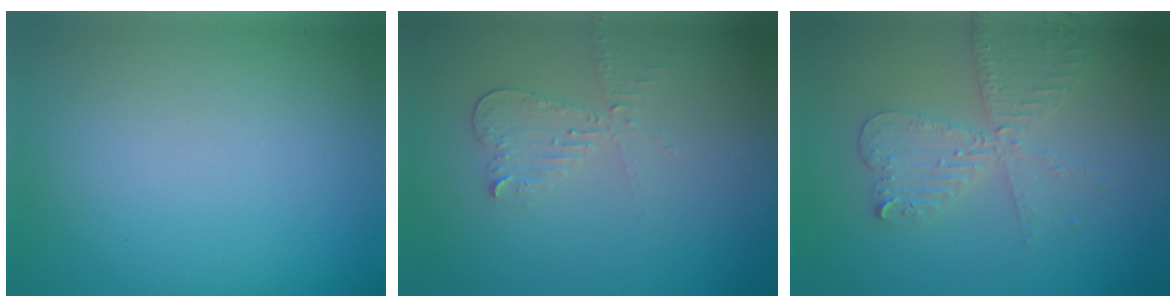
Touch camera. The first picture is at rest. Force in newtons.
{"total": 2.1, "press": 2.1, "slide": 0.2}
{"total": 4.1, "press": 3.6, "slide": 2.1}